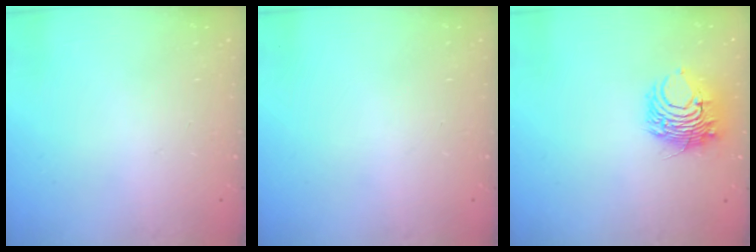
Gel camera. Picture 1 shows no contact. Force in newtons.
{"total": 0.0}
{"total": 8.7, "press": 8.7, "slide": 0.9}